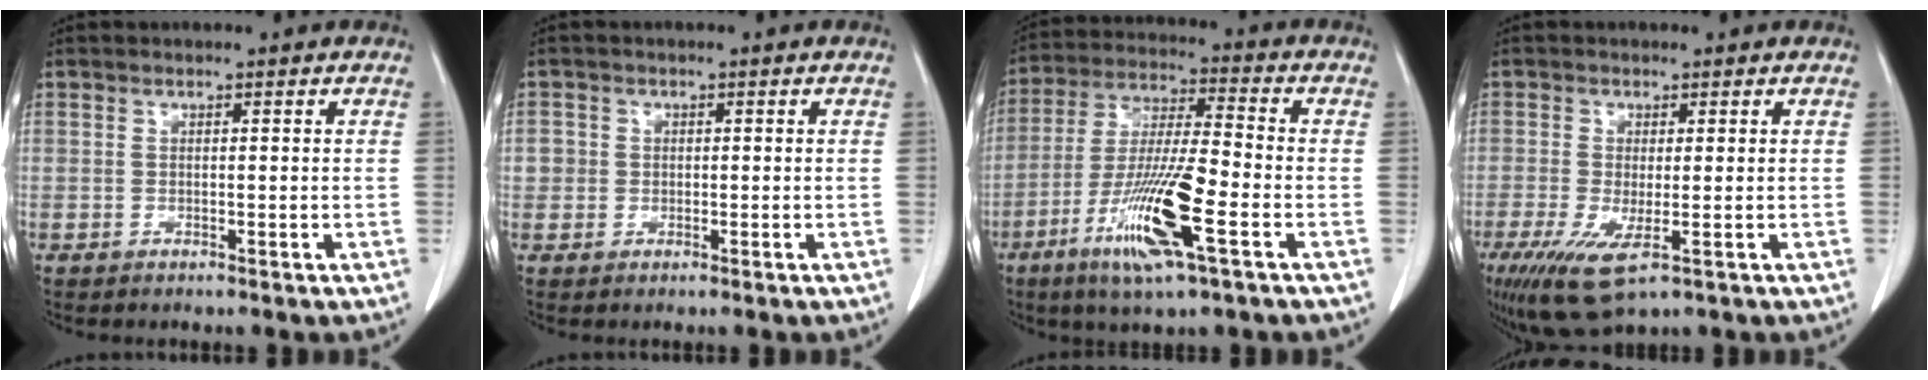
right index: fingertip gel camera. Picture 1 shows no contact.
{"total": 2.0, "force": [0.0, 2.0, 0.3], "torque": [0.007, 0.007, 0.000]}
{"total": 14.4, "force": [-5.9, 1.1, 13.0], "torque": [-0.259, -0.020, -0.108]}
{"total": 7.8, "force": [-3.4, 2.1, 6.7], "torque": [-0.122, -0.024, -0.052]}